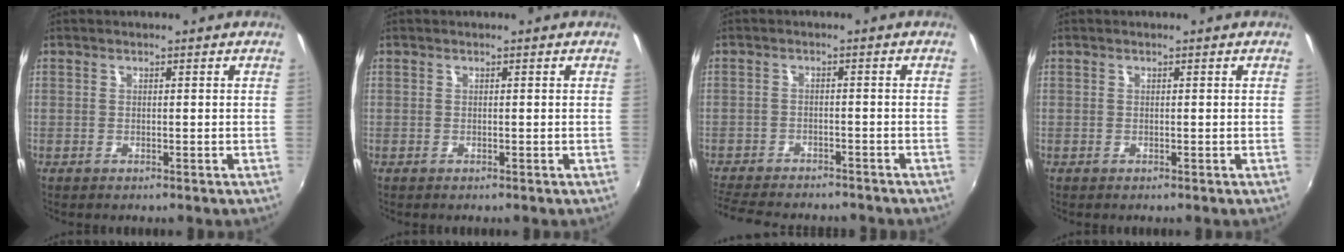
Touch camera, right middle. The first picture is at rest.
{"total": 0.0}
{"total": 11.7, "force": [-10.5, 2.8, 4.4], "torque": [-0.113, -0.023, -0.164]}
{"total": 0.0}